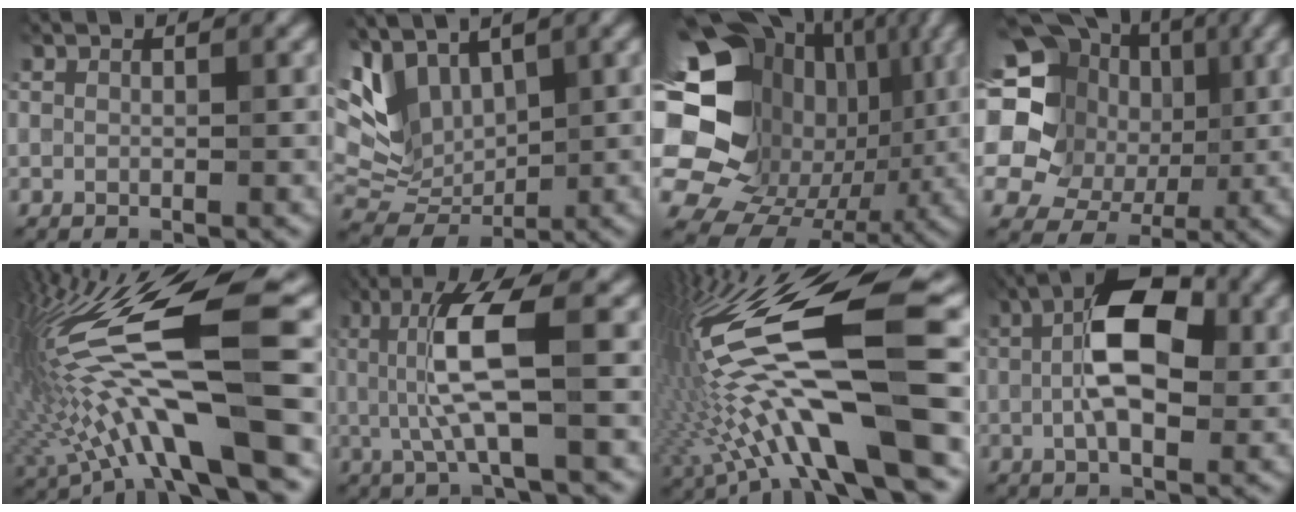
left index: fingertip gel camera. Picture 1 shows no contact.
{"total": 7.0, "force": [2.5, 4.4, 4.8], "torque": [-0.103, 0.000, 0.049]}
{"total": 20.3, "force": [2.7, 16.7, 11.3], "torque": [-0.223, 0.012, 0.050]}
{"total": 18.3, "force": [4.5, 15.6, 8.4], "torque": [-0.194, 0.034, 0.052]}
{"total": 14.5, "force": [-0.7, 3.4, 14.1], "torque": [-0.273, 0.014, -0.007]}
{"total": 6.4, "force": [0.7, 1.0, 6.3], "torque": [-0.136, -0.001, 0.016]}
{"total": 15.9, "force": [-1.9, 3.4, 15.4], "torque": [-0.291, 0.020, -0.027]}
{"total": 8.3, "force": [1.2, 4.0, 7.2], "torque": [-0.125, 0.015, 0.009]}